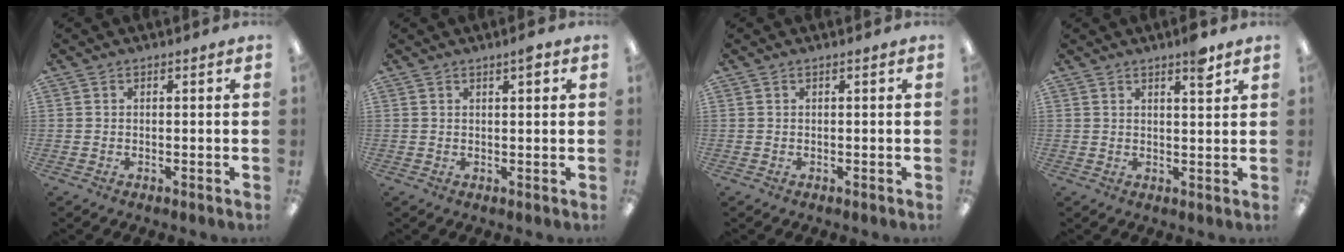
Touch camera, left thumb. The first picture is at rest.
{"total": 2.5, "force": [1.5, 0.7, 1.9], "torque": [-0.024, -0.003, 0.021]}
{"total": 0.0}
{"total": 4.5, "force": [3.3, 1.0, 3.0], "torque": [-0.034, -0.016, 0.050]}